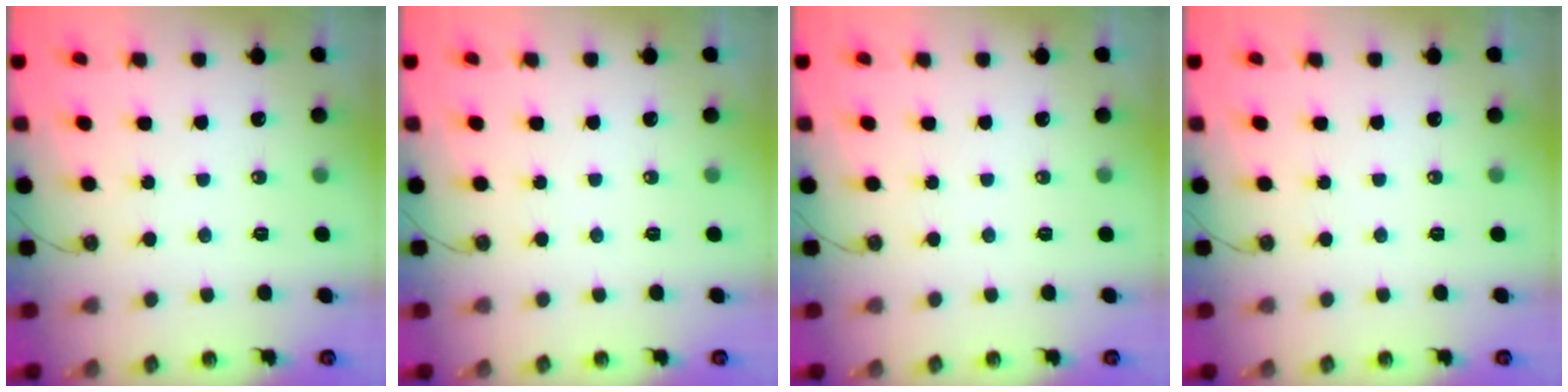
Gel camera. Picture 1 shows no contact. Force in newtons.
{"total": 0.0}
{"total": 0.0}
{"total": 0.0}